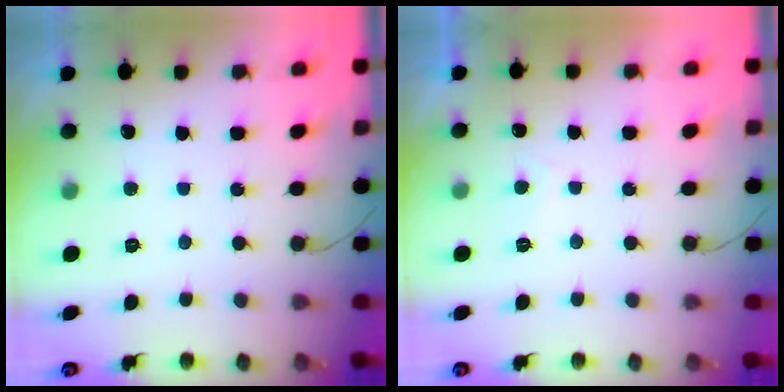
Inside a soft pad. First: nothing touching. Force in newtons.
{"total": 1.1, "press": 0.9, "slide": 0.6}